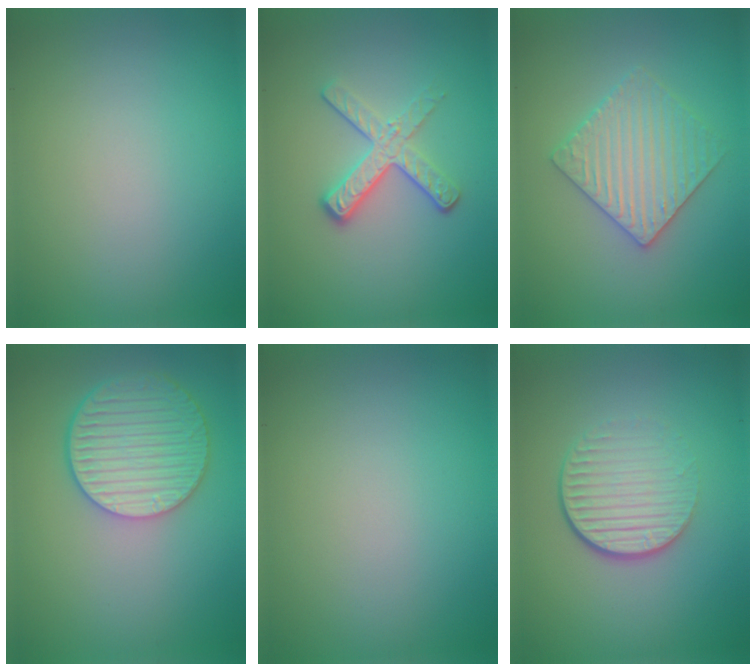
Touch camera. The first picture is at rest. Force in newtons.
{"total": 3.6, "press": 2.6, "slide": 2.5}
{"total": 3.5, "press": 3.4, "slide": 0.7}
{"total": 5.5, "press": 4.8, "slide": 2.7}
{"total": 0.0}
{"total": 4.6, "press": 2.8, "slide": 3.6}